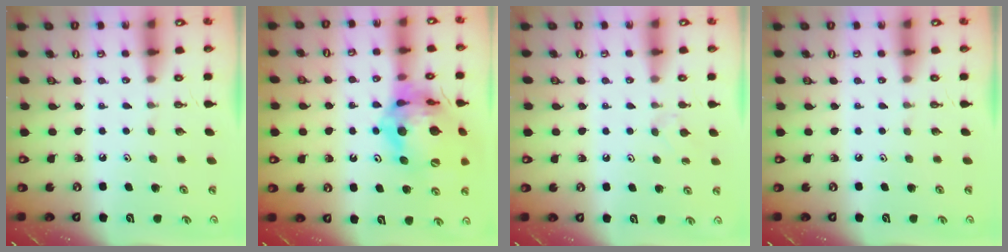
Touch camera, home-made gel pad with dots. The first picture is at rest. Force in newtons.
{"total": 20.7, "press": 20.5, "slide": 2.6}
{"total": 3.3, "press": 3.2, "slide": 0.7}
{"total": 0.0}